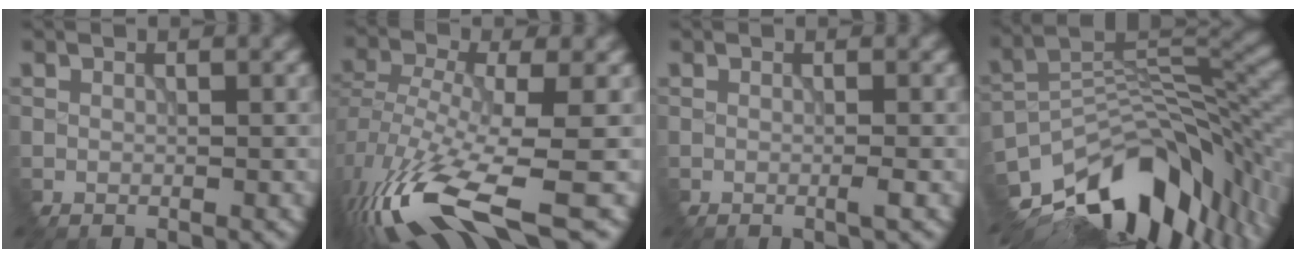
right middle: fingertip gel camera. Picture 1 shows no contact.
{"total": 11.1, "force": [-5.9, 3.2, 8.8], "torque": [-0.186, -0.021, -0.102]}
{"total": 0.6, "force": [-0.3, -0.4, 0.4], "torque": [-0.006, -0.003, -0.007]}
{"total": 13.2, "force": [-9.1, 5.9, 7.5], "torque": [-0.122, 0.007, -0.151]}